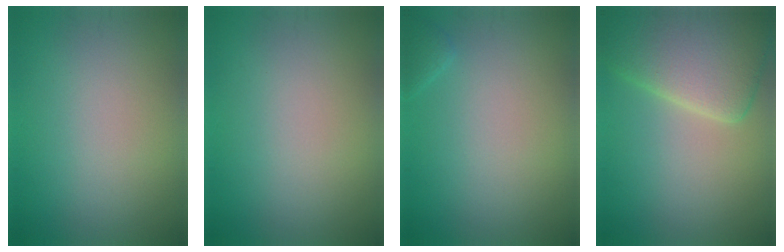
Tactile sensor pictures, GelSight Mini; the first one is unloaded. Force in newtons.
{"total": 0.0}
{"total": 0.7, "press": 0.7, "slide": 0.1}
{"total": 7.4, "press": 7.4, "slide": 0.7}